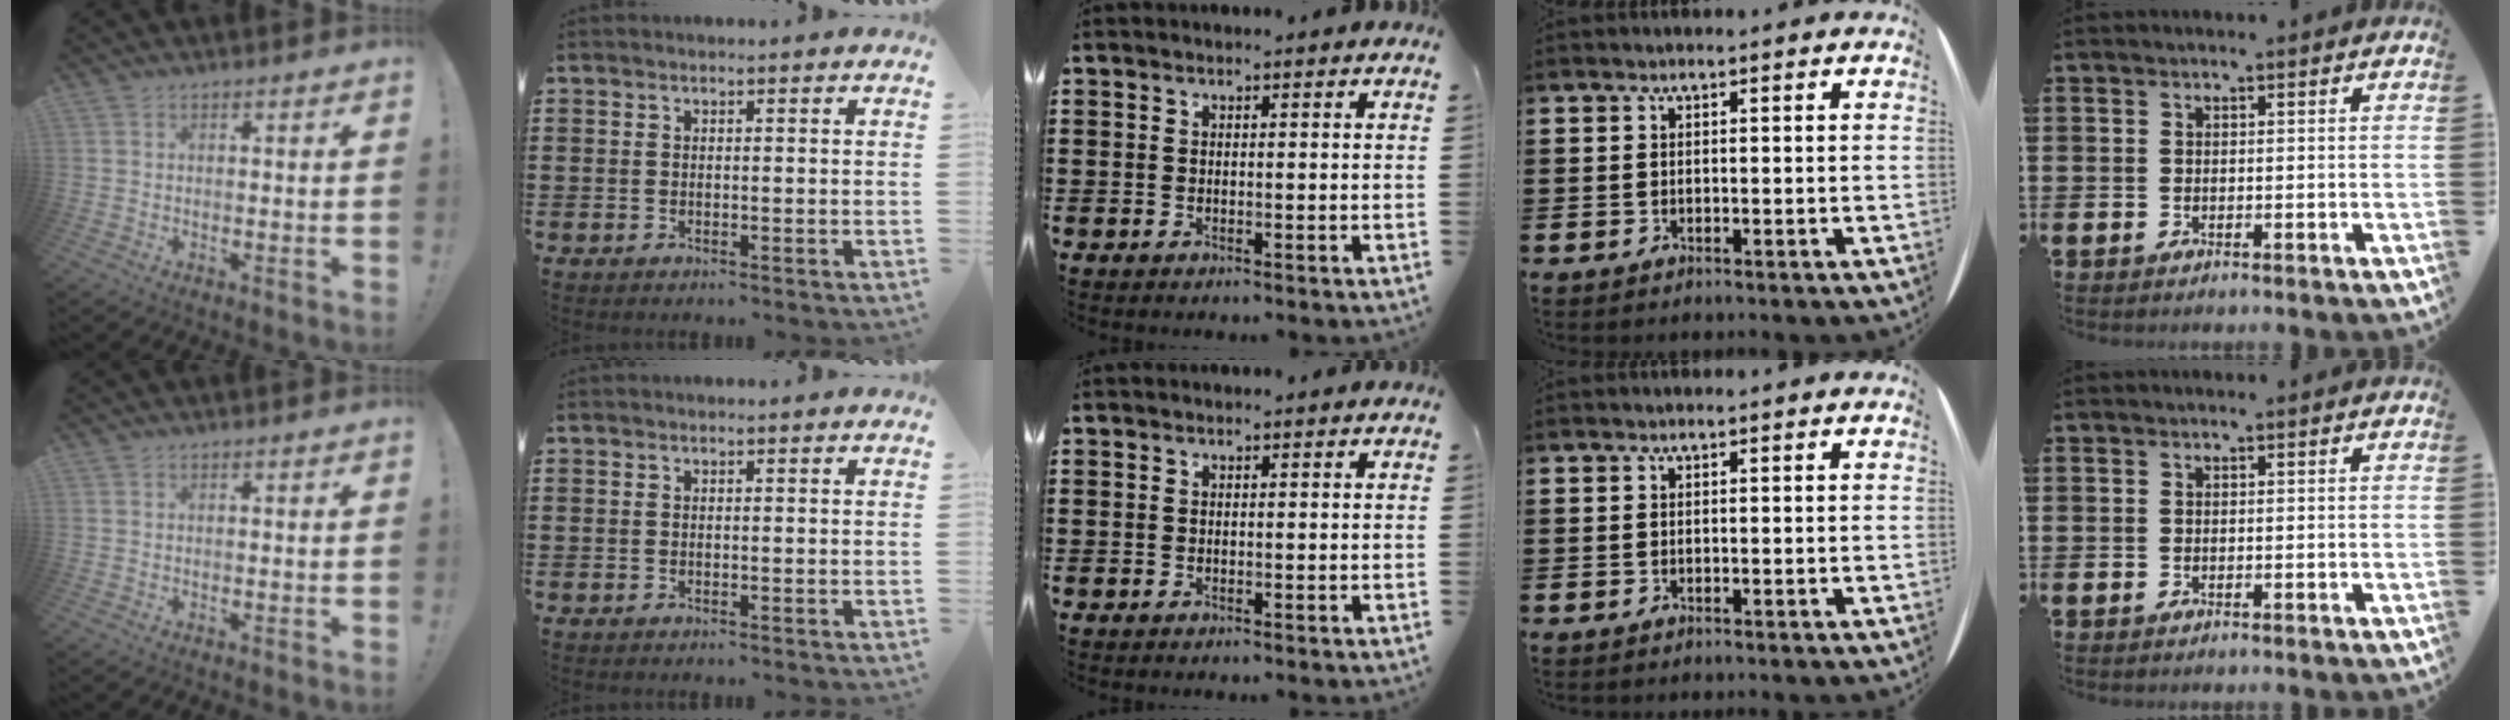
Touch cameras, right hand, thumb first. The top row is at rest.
{}